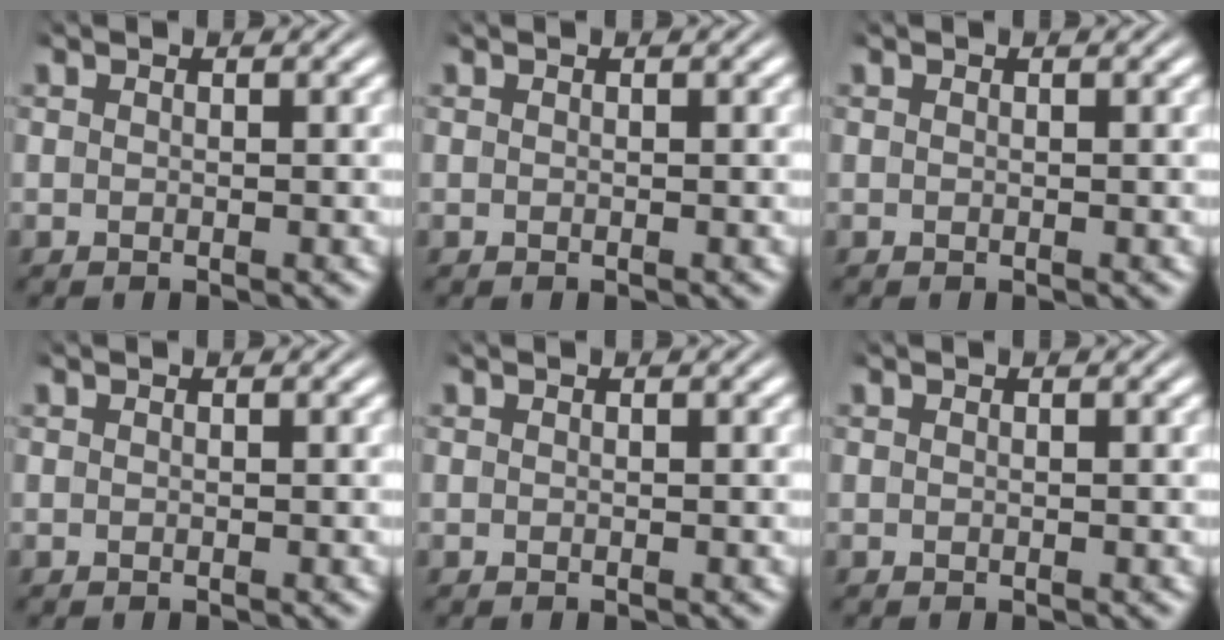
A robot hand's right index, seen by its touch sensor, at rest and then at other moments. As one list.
[{"total": 0.0}, {"total": 0.0}, {"total": 0.0}, {"total": 0.0}, {"total": 0.0}]